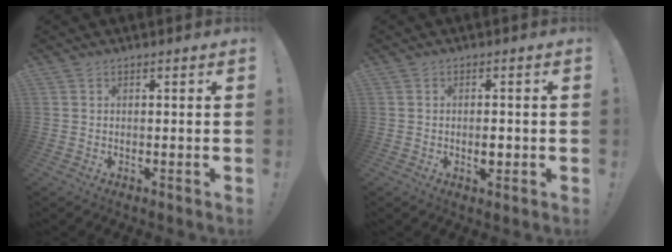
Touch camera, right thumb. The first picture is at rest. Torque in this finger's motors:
{"motor_torque": [0.47, 0.24, 0.20, -0.16, 0.00]}